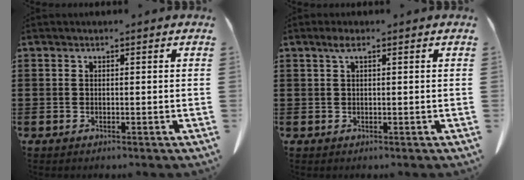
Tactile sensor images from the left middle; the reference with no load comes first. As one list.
[{"total": 1.5, "force": [0.5, 0.2, 1.4], "torque": [-0.029, 0.003, 0.008]}]